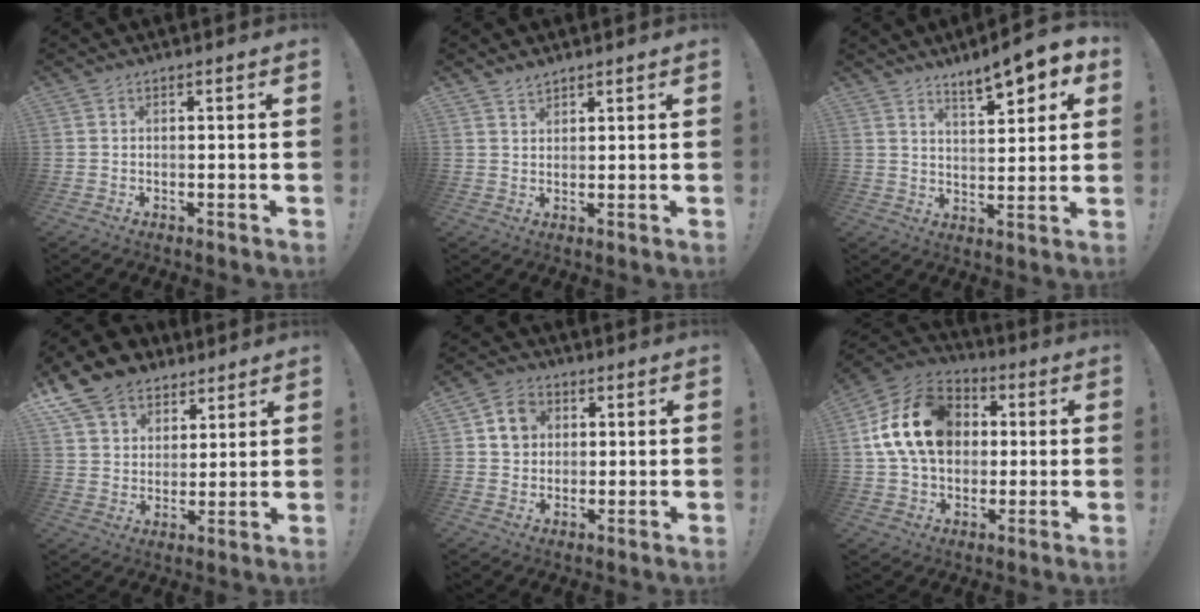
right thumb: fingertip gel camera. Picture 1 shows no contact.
{"total": 2.5, "force": [2.3, 0.8, 0.5], "torque": [0.000, -0.018, 0.042]}
{"total": 9.0, "force": [6.4, 1.8, 6.1], "torque": [-0.079, -0.050, 0.107]}
{"total": 13.6, "force": [9.2, 9.1, 4.0], "torque": [-0.072, -0.059, 0.180]}
{"total": 7.5, "force": [2.3, 6.6, 2.6], "torque": [-0.037, 0.002, 0.047]}
{"total": 20.0, "force": [3.7, 15.2, 12.5], "torque": [-0.213, 0.006, 0.074]}